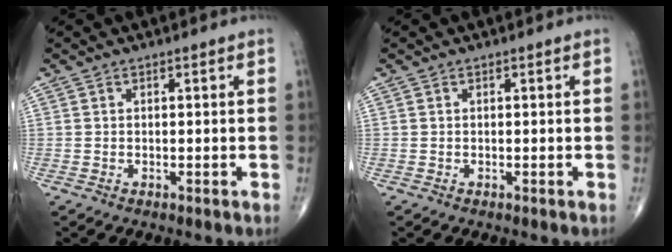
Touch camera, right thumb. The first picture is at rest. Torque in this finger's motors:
{"motor_torque": [-0.02, 0.02, 0.00, 0.00, 0.02]}